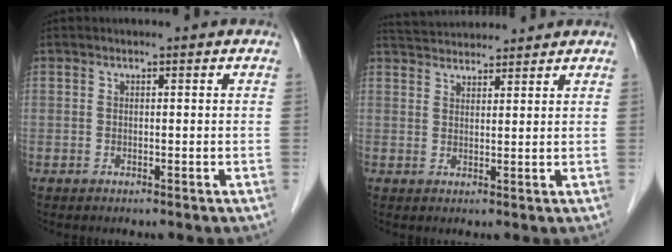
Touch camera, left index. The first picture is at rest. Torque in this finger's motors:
{"motor_torque": [-0.16, -0.36, 0.06, 0.02]}